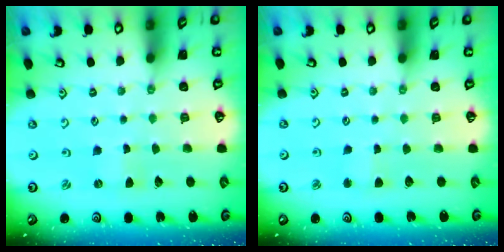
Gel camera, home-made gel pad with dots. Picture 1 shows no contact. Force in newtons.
{"total": 2.8, "press": 2.8, "slide": 0.3}